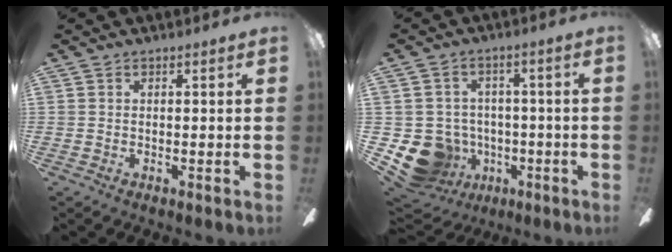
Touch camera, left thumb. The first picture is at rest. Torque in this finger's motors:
{"motor_torque": [-0.83, 0.87, -0.10, 0.14, 0.02]}